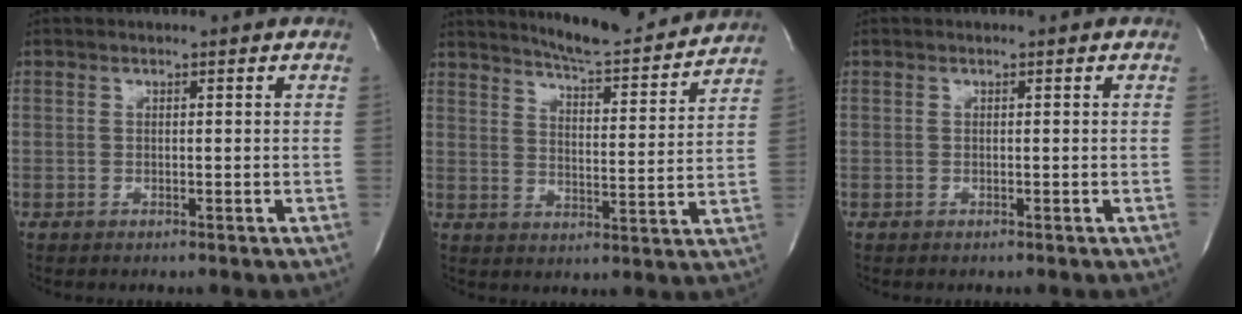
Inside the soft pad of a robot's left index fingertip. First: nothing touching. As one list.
[{"total": 14.7, "force": [13.9, 1.3, 4.6], "torque": [-0.071, -0.022, 0.187]}, {"total": 0.0}]